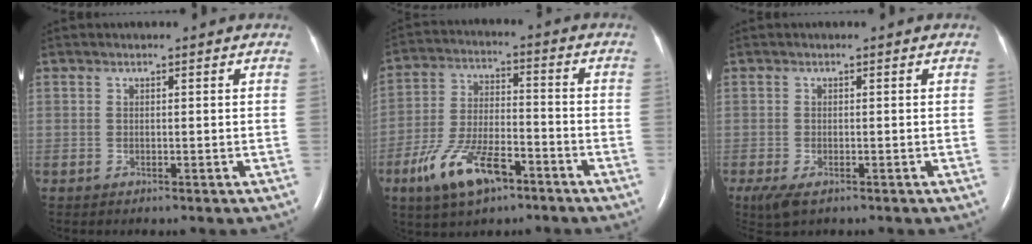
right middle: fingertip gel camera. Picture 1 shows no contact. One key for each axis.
{"total": 11.8, "fx": -6.8, "fy": 4.4, "fz": 8.6, "tx": -0.178, "ty": 0.002, "tz": -0.120}
{"total": 3.7, "fx": -2.3, "fy": 1.4, "fz": 2.6, "tx": -0.061, "ty": -0.012, "tz": -0.037}